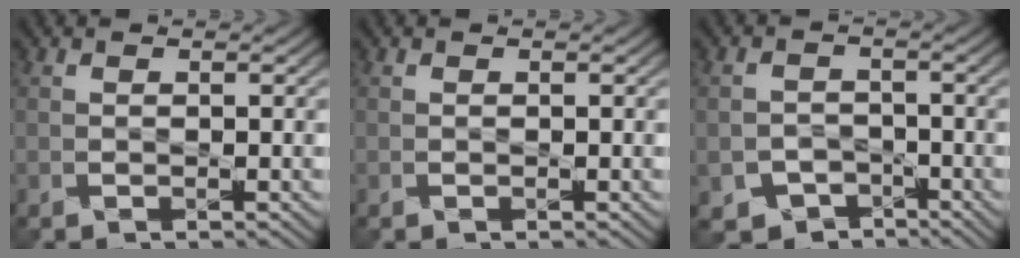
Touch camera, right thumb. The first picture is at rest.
{"total": 0.0}
{"total": 4.4, "force": [-2.6, 3.3, 1.2], "torque": [-0.026, -0.010, -0.044]}